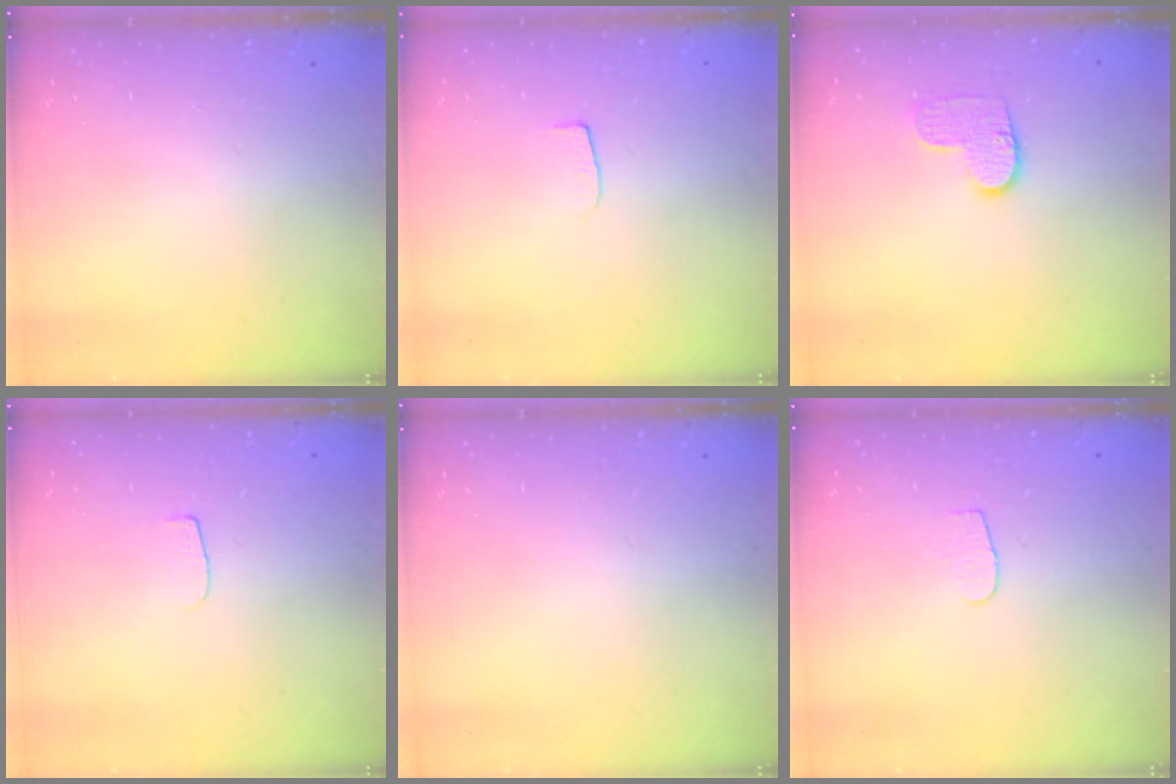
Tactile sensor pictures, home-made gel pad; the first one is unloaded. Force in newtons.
{"total": 4.0, "press": 4.0, "slide": 0.2}
{"total": 8.4, "press": 8.4, "slide": 0.3}
{"total": 3.3, "press": 3.3, "slide": 0.3}
{"total": 0.0}
{"total": 3.2, "press": 3.2, "slide": 0.3}